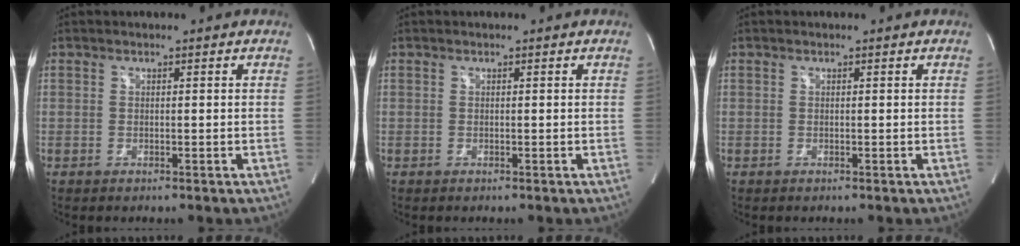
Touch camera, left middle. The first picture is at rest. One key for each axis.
{"total": 0.0}
{"total": 0.0}